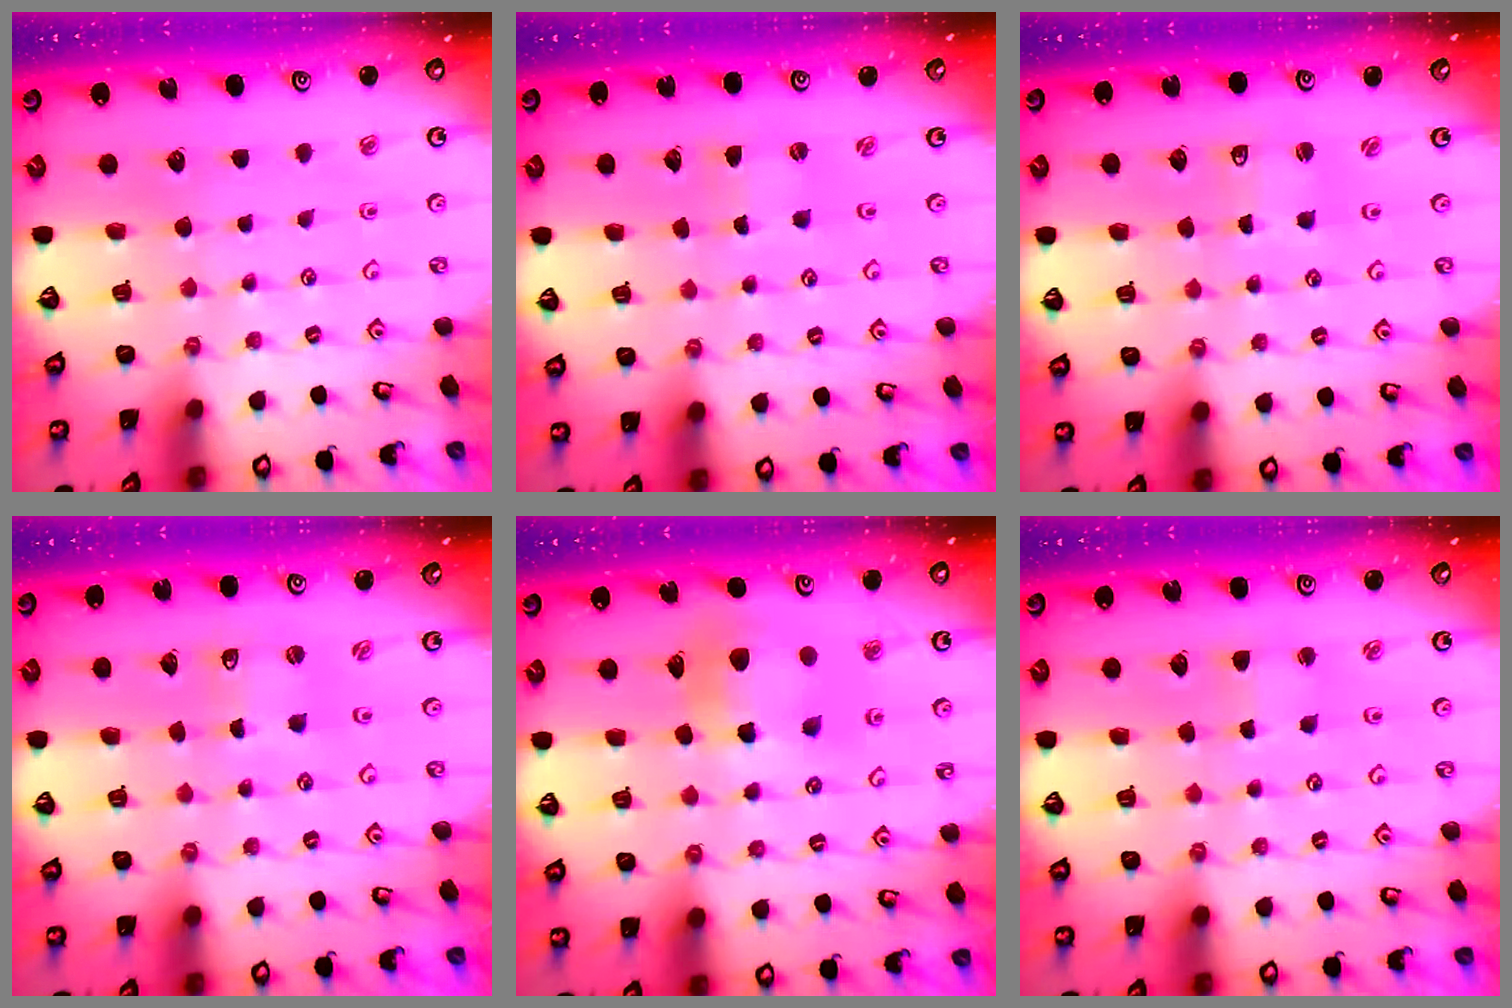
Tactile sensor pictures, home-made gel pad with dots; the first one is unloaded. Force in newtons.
{"total": 0.0}
{"total": 2.0, "press": 2.0, "slide": 0.3}
{"total": 1.2, "press": 1.2, "slide": 0.1}
{"total": 10.4, "press": 10.3, "slide": 1.3}
{"total": 3.0, "press": 3.0, "slide": 0.4}